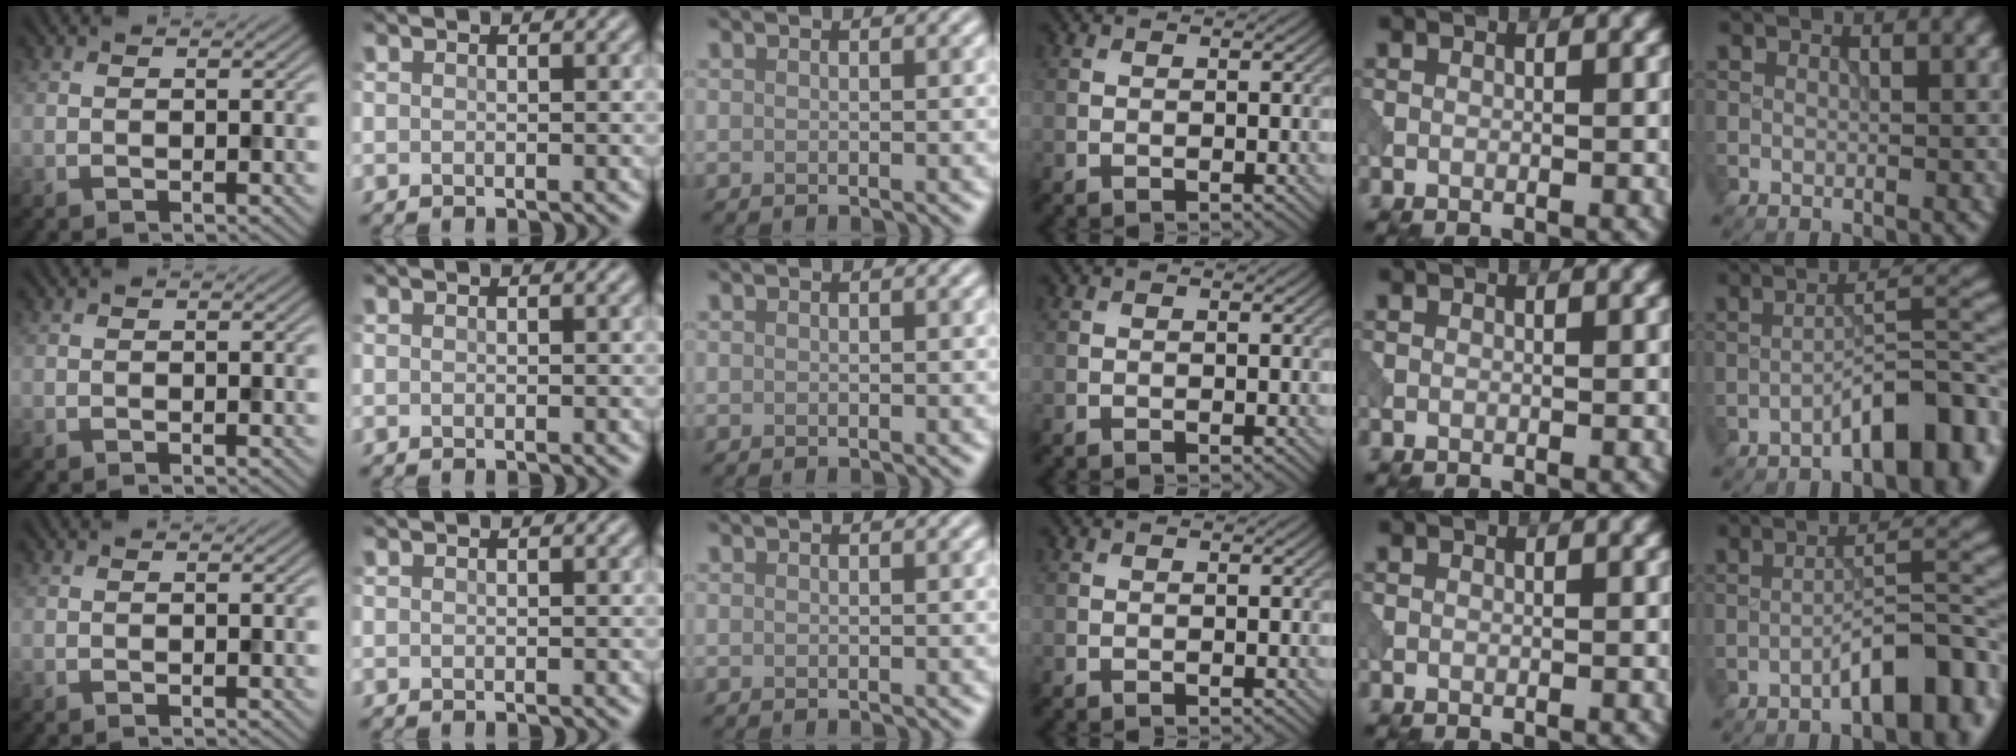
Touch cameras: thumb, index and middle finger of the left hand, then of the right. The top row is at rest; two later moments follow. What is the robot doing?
{"motion": "pour", "object": "beaker"}